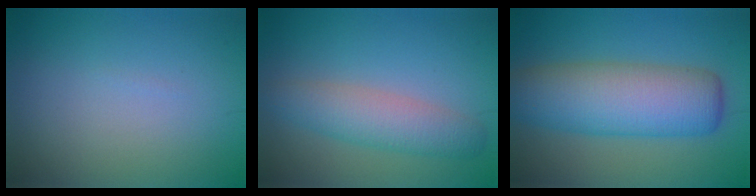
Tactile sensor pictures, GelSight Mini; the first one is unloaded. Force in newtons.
{"total": 4.0, "press": 4.0, "slide": 0.1}
{"total": 8.7, "press": 8.7, "slide": 0.3}